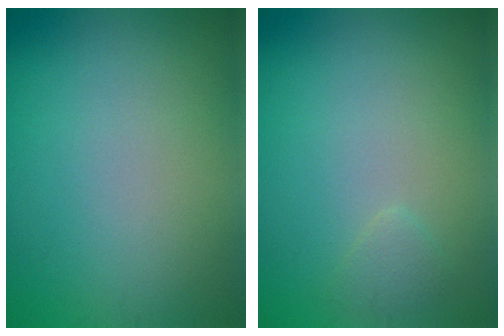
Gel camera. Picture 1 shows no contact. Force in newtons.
{"total": 0.9, "press": 0.9, "slide": 0.1}